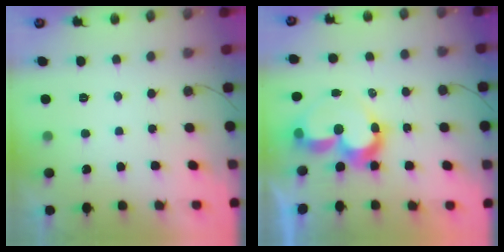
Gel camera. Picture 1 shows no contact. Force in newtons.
{"total": 10.0, "press": 10.0, "slide": 0.8}